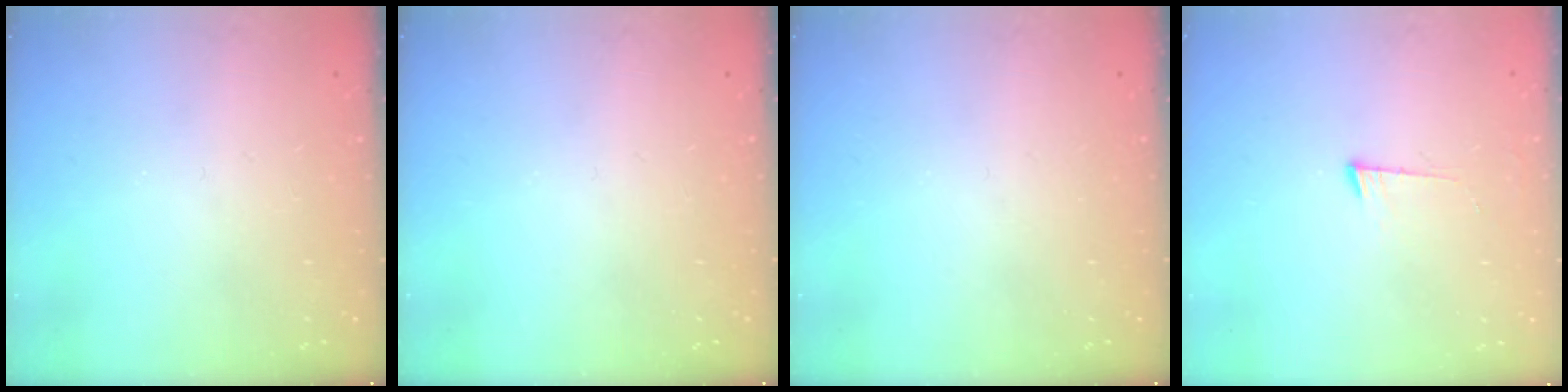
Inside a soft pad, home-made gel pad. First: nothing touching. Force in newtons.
{"total": 0.0}
{"total": 0.0}
{"total": 4.3, "press": 4.2, "slide": 0.5}